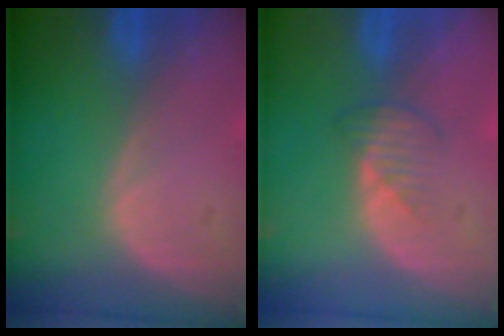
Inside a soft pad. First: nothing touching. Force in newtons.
{"total": 2.5, "press": 2.5, "slide": 0.3}